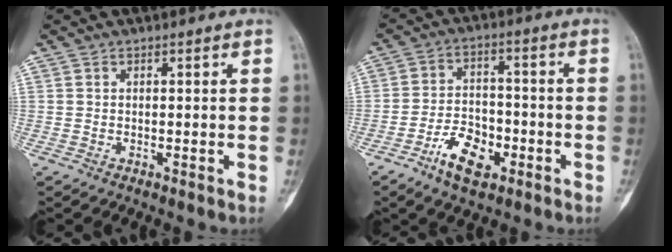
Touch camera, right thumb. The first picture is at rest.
{"total": 8.8, "force": [-4.5, 4.9, 5.7], "torque": [-0.083, 0.026, -0.080]}